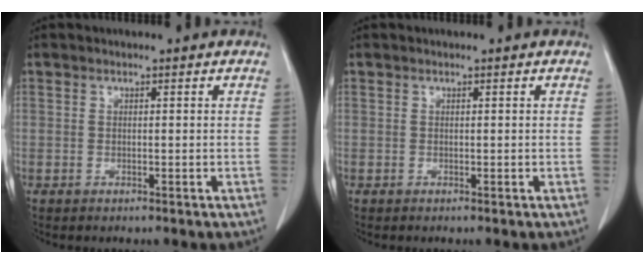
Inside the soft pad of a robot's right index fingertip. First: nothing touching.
{"total": 0.0}